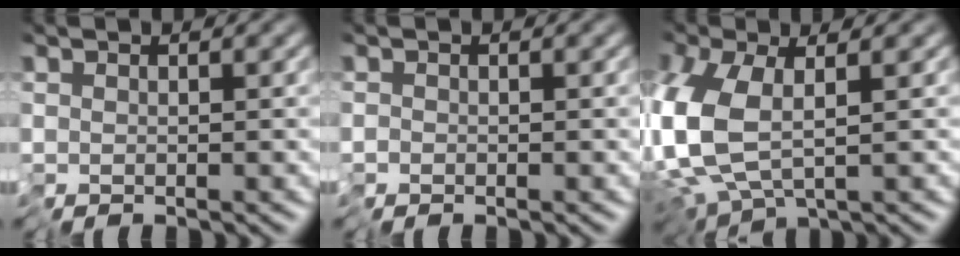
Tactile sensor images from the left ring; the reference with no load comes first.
{"total": 0.5, "force": [-0.4, 0.3, -0.1], "torque": [0.002, 0.000, -0.009]}
{"total": 8.2, "force": [-0.7, 4.1, 7.1], "torque": [-0.180, -0.012, -0.010]}